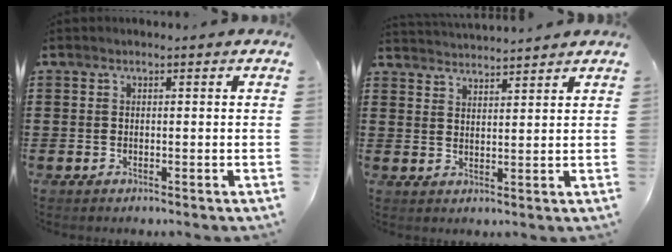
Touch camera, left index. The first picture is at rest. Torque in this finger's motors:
{"motor_torque": [2.14, 0.00, 0.44, 0.13]}